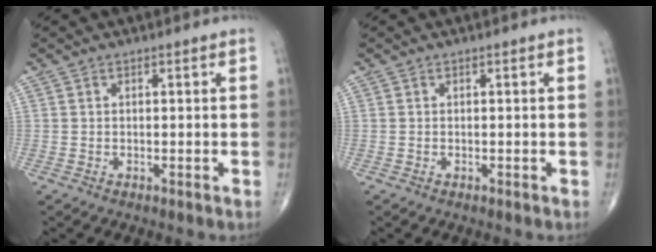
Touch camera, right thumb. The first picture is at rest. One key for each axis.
{"total": 0.0}